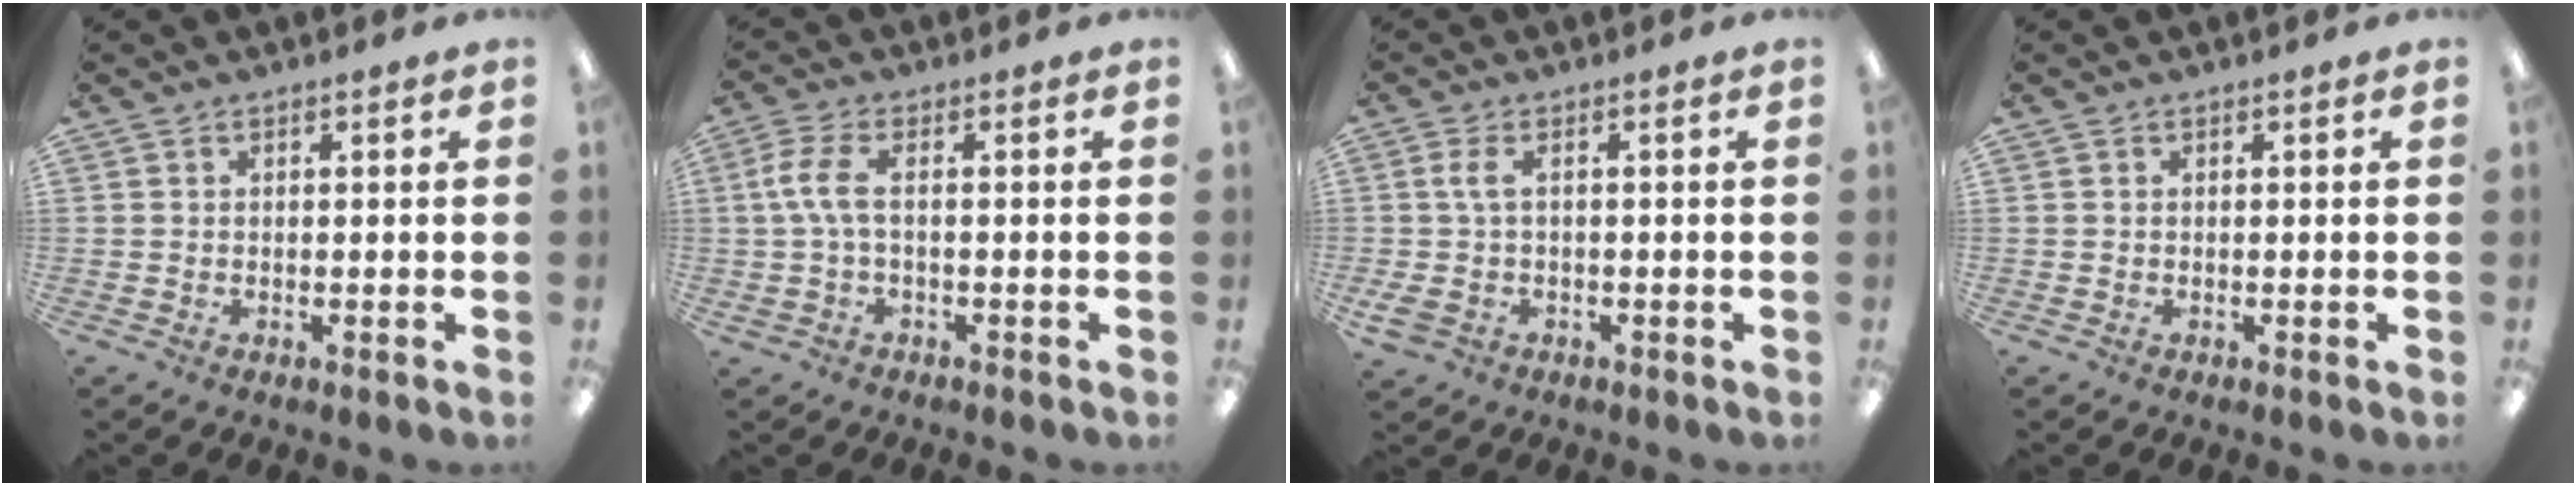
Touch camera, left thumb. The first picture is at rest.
{"total": 7.0, "force": [0.1, 3.0, 6.3], "torque": [-0.141, 0.002, -0.001]}
{"total": 5.7, "force": [0.2, 3.2, 4.8], "torque": [-0.114, 0.001, -0.001]}
{"total": 0.0}